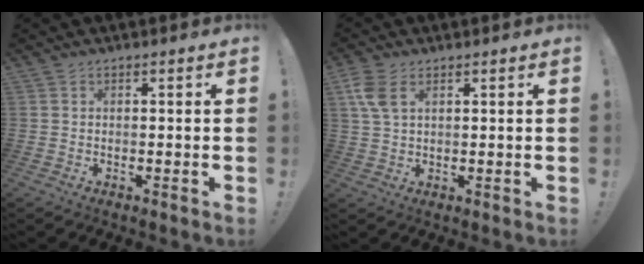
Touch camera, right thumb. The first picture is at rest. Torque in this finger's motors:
{"motor_torque": [0.01, 0.03, 0.29, -0.15, 0.01]}